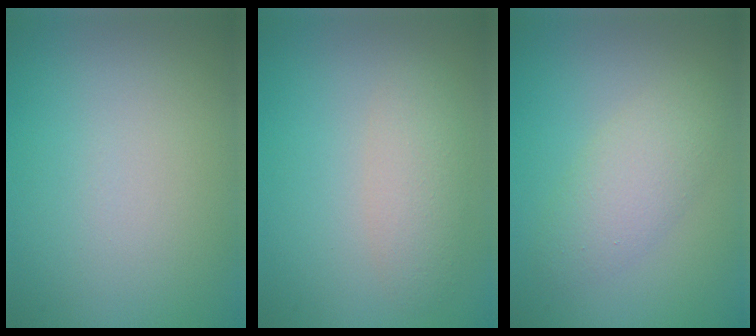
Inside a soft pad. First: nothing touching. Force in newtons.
{"total": 2.4, "press": 2.4, "slide": 0.2}
{"total": 3.1, "press": 3.1, "slide": 0.1}